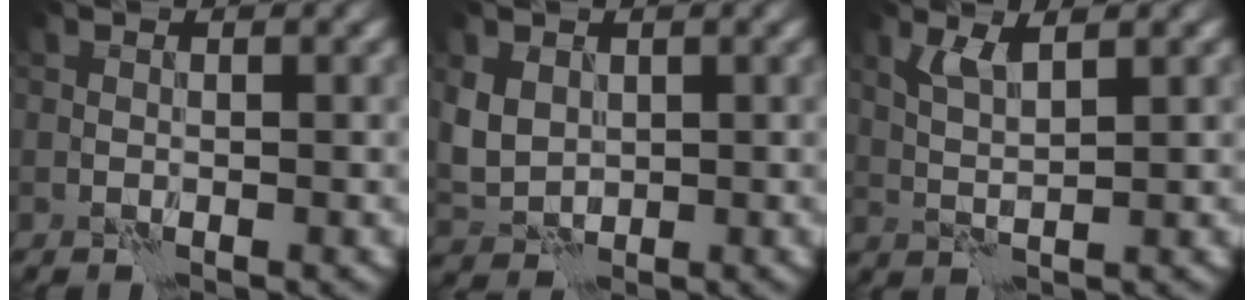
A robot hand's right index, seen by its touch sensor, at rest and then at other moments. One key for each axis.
{"total": 3.2, "fx": 0.9, "fy": 2.6, "fz": 1.7, "tx": -0.046, "ty": -0.002, "tz": 0.018}
{"total": 2.3, "fx": 1.4, "fy": 0.3, "fz": 1.8, "tx": -0.043, "ty": -0.002, "tz": 0.030}